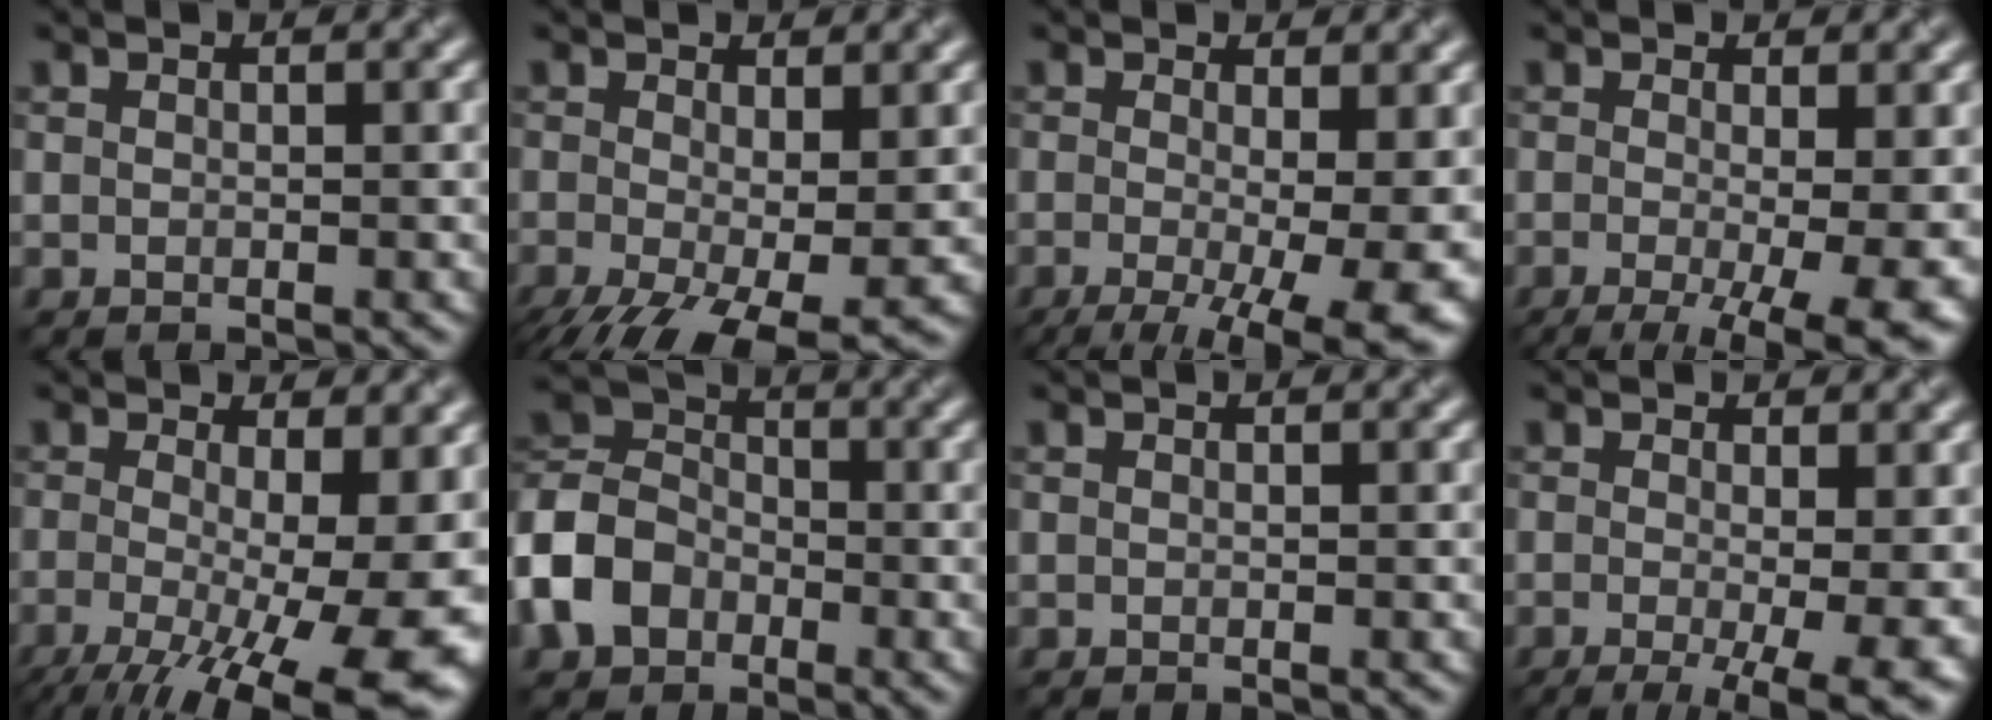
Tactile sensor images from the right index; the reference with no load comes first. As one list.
[{"total": 8.8, "force": [-3.6, 3.5, 7.3], "torque": [-0.145, -0.034, -0.053]}, {"total": 11.3, "force": [-2.4, 4.0, 10.2], "torque": [-0.143, -0.022, -0.020]}, {"total": 9.7, "force": [-2.6, 3.2, 8.8], "torque": [-0.110, -0.018, -0.026]}, {"total": 16.5, "force": [-4.1, 6.0, 14.8], "torque": [-0.209, -0.031, -0.047]}, {"total": 6.8, "force": [-2.9, 5.2, 3.3], "torque": [-0.072, 0.009, -0.081]}, {"total": 0.0}, {"total": 7.4, "force": [-1.9, 1.9, 6.8], "torque": [-0.082, -0.014, -0.020]}]